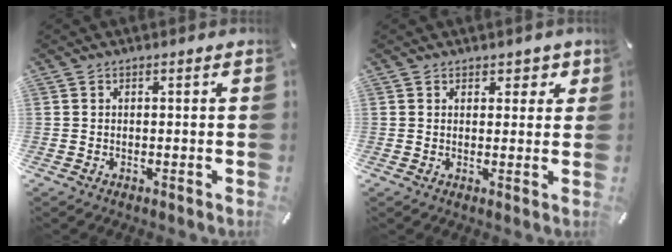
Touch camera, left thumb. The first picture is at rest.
{"total": 2.6, "force": [1.4, 2.0, 0.8], "torque": [0.011, -0.007, 0.016]}